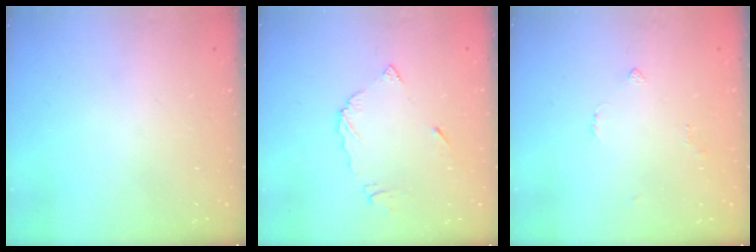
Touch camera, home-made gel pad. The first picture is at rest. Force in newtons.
{"total": 7.1, "press": 7.1, "slide": 0.9}
{"total": 2.3, "press": 2.2, "slide": 0.6}